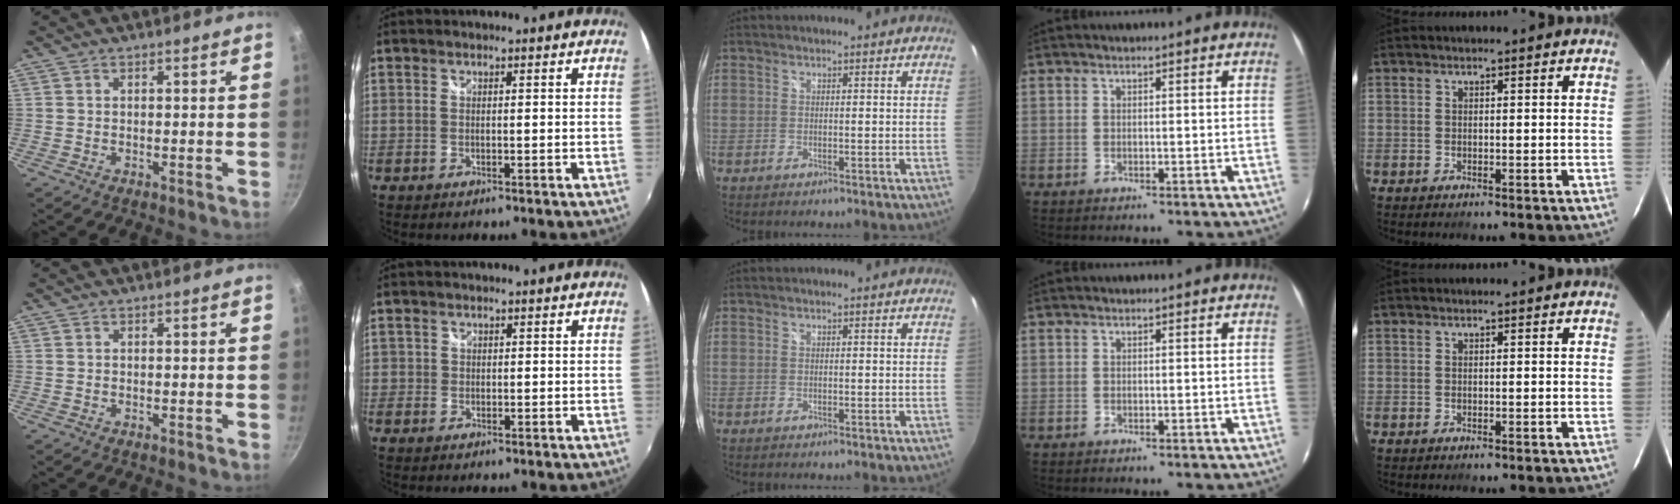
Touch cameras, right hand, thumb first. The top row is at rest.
{"index": {"total": 1.2, "force": [0.2, -1.0, -0.7], "torque": [0.017, -0.008, 0.004]}}